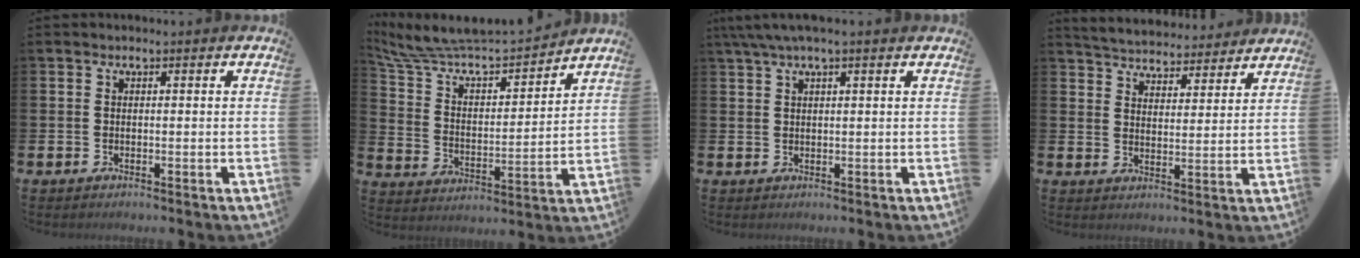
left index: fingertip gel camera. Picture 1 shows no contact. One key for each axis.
{"total": 9.2, "fx": 8.8, "fy": 1.8, "fz": 1.8, "tx": -0.081, "ty": -0.069, "tz": 0.152}
{"total": 3.1, "fx": 2.2, "fy": 0.2, "fz": 2.1, "tx": -0.051, "ty": 0.004, "tz": 0.041}
{"total": 5.1, "fx": 5.0, "fy": 0.7, "fz": -0.1, "tx": -0.023, "ty": -0.036, "tz": 0.087}